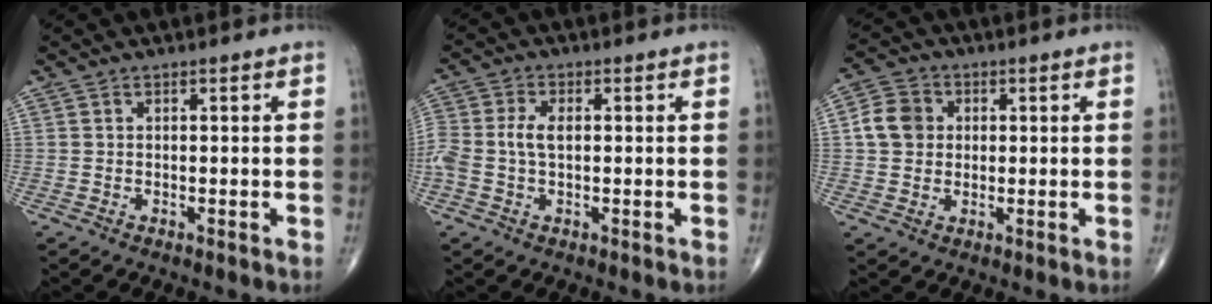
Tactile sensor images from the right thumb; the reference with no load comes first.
{"total": 5.9, "force": [0.0, 3.5, 4.7], "torque": [-0.128, 0.015, -0.001]}
{"total": 6.5, "force": [0.8, 5.7, 3.1], "torque": [-0.046, 0.008, 0.008]}